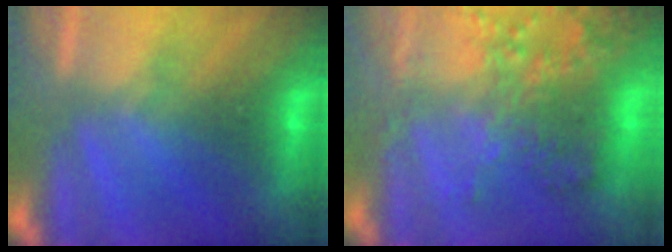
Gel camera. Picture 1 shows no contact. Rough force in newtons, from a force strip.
{"total": 5.7}